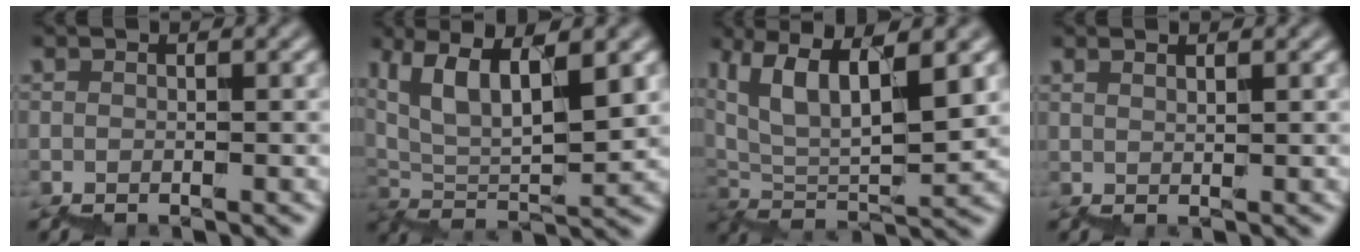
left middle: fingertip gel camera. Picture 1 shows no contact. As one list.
[{"total": 7.7, "force": [4.9, 2.0, 5.5], "torque": [-0.094, 0.011, 0.099]}, {"total": 8.5, "force": [5.4, 2.2, 6.2], "torque": [-0.110, 0.011, 0.108]}, {"total": 1.5, "force": [1.2, 0.3, 0.7], "torque": [0.004, 0.001, 0.021]}]